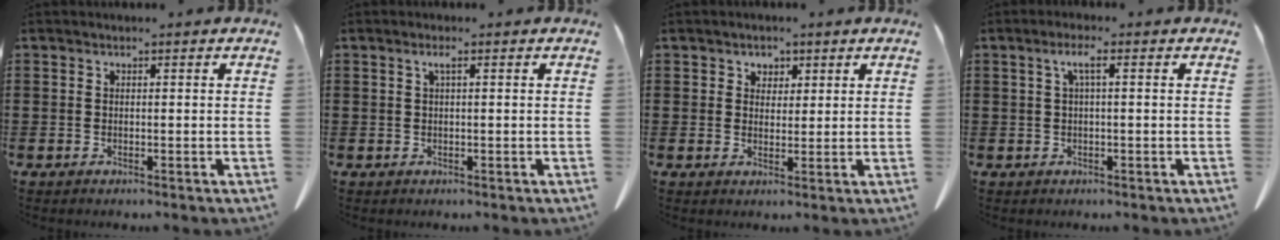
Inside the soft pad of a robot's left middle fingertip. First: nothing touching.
{"total": 1.3, "force": [0.3, 0.2, 1.2], "torque": [-0.024, 0.002, 0.005]}
{"total": 2.2, "force": [1.5, 1.6, 0.2], "torque": [-0.005, 0.006, 0.026]}
{"total": 2.7, "force": [0.5, 0.4, 2.7], "torque": [-0.052, 0.006, 0.006]}